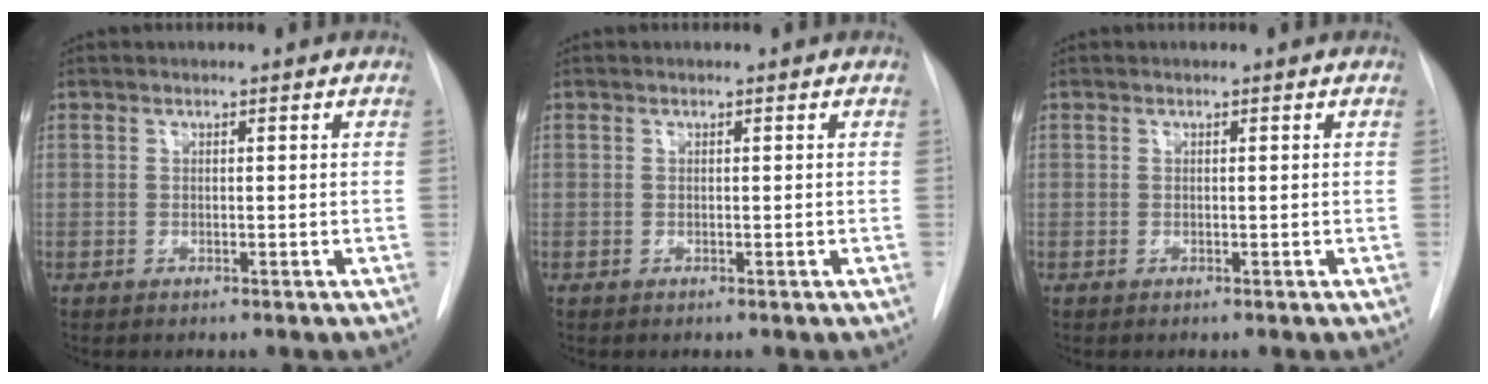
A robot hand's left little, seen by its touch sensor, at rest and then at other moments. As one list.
[{"total": 0.0}, {"total": 0.0}]